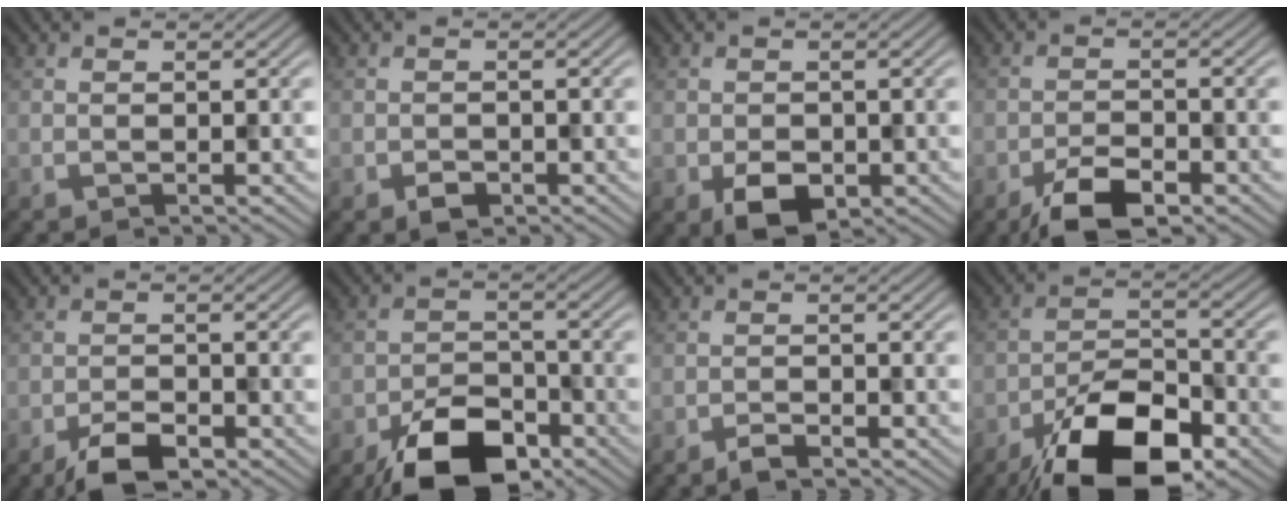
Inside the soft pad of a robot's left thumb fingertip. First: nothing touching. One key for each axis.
{"total": 1.7, "fx": -1.0, "fy": 1.1, "fz": 0.8, "tx": -0.015, "ty": -0.004, "tz": -0.020}
{"total": 3.9, "fx": -1.4, "fy": 2.7, "fz": 2.4, "tx": -0.050, "ty": -0.016, "tz": -0.026}
{"total": 5.3, "fx": -3.5, "fy": 2.0, "fz": 3.4, "tx": -0.059, "ty": -0.001, "tz": -0.066}
{"total": 4.3, "fx": -3.0, "fy": 1.7, "fz": 2.6, "tx": -0.043, "ty": -0.002, "tz": -0.058}
{"total": 9.4, "fx": -6.1, "fy": 4.6, "fz": 5.4, "tx": -0.088, "ty": -0.008, "tz": -0.117}
{"total": 1.6, "fx": -1.4, "fy": 0.4, "fz": 0.8, "tx": -0.014, "ty": 0.001, "tz": -0.029}
{"total": 13.7, "fx": -8.7, "fy": 5.4, "fz": 9.0, "tx": -0.163, "ty": -0.006, "tz": -0.164}